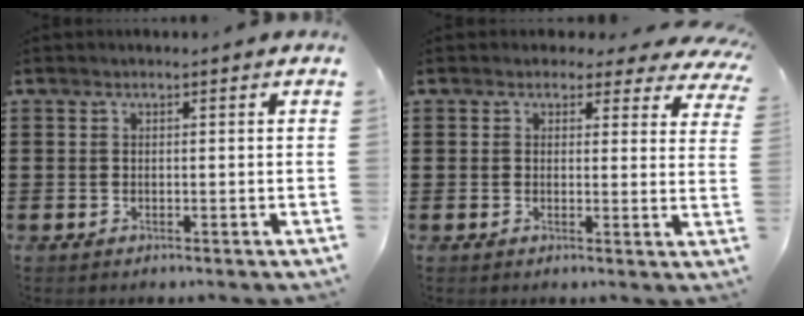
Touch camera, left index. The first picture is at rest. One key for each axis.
{"total": 2.8, "fx": 2.1, "fy": 1.5, "fz": 1.0, "tx": -0.022, "ty": -0.002, "tz": 0.036}